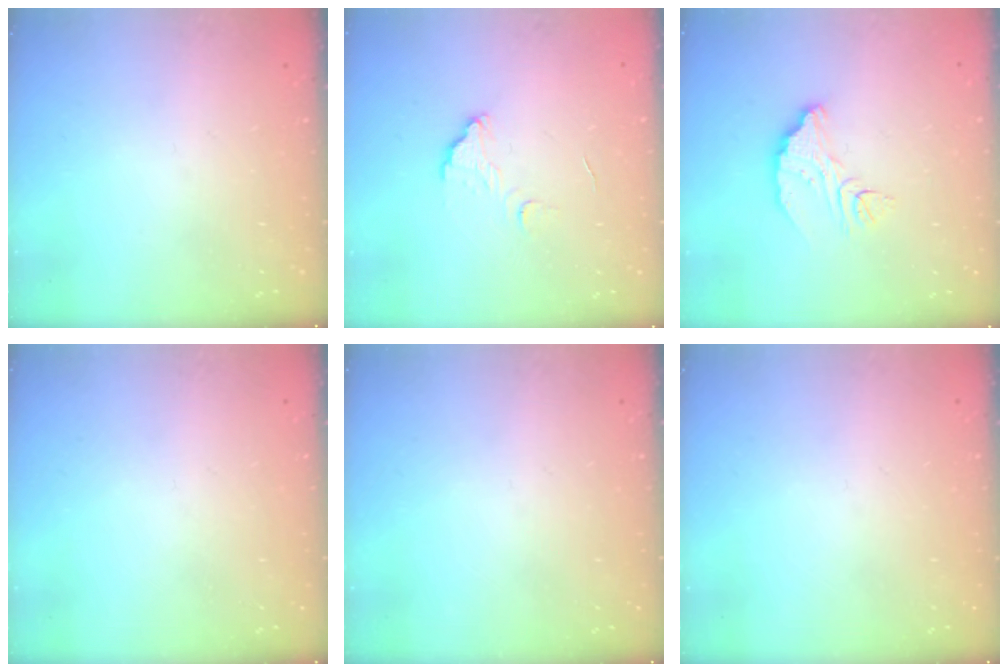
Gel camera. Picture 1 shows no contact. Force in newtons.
{"total": 6.6, "press": 6.6, "slide": 0.5}
{"total": 8.9, "press": 8.9, "slide": 0.7}
{"total": 0.0}
{"total": 0.0}
{"total": 0.0}